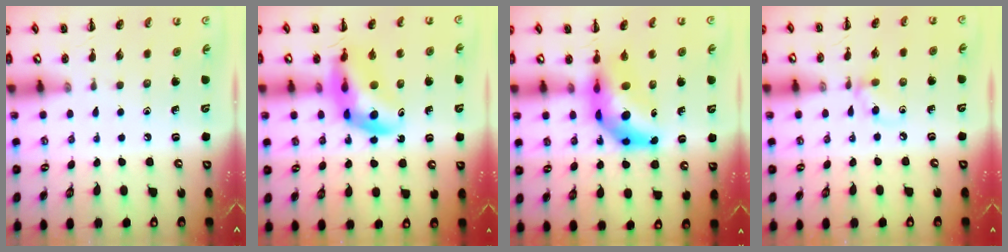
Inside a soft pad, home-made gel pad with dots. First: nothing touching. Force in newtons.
{"total": 12.4, "press": 11.9, "slide": 3.4}
{"total": 9.4, "press": 9.0, "slide": 2.7}
{"total": 6.5, "press": 6.2, "slide": 1.9}